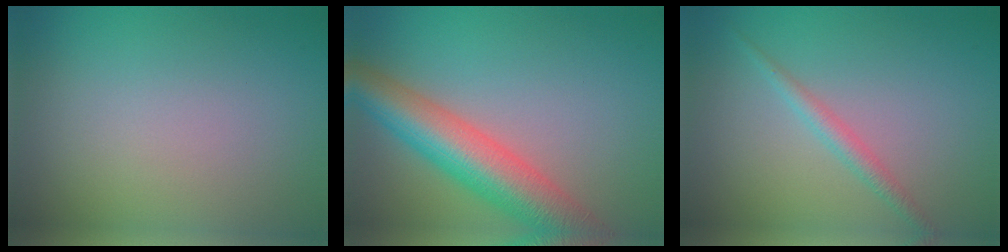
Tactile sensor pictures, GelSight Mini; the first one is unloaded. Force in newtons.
{"total": 8.6, "press": 8.6, "slide": 0.5}
{"total": 1.8, "press": 1.8, "slide": 0.0}